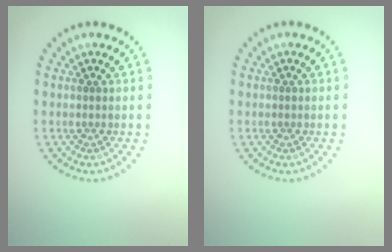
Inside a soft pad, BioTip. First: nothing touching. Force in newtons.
{"total": 0.0}